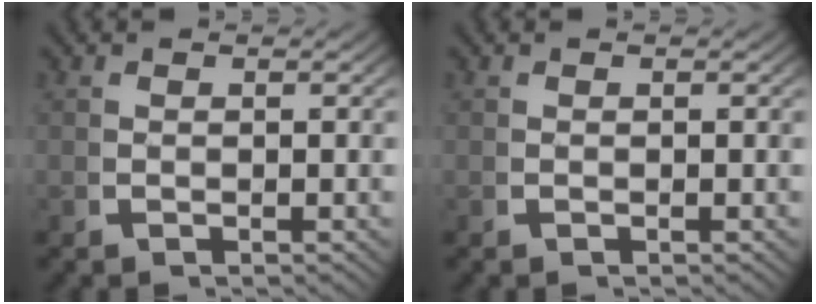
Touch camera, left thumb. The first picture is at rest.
{"total": 0.0}